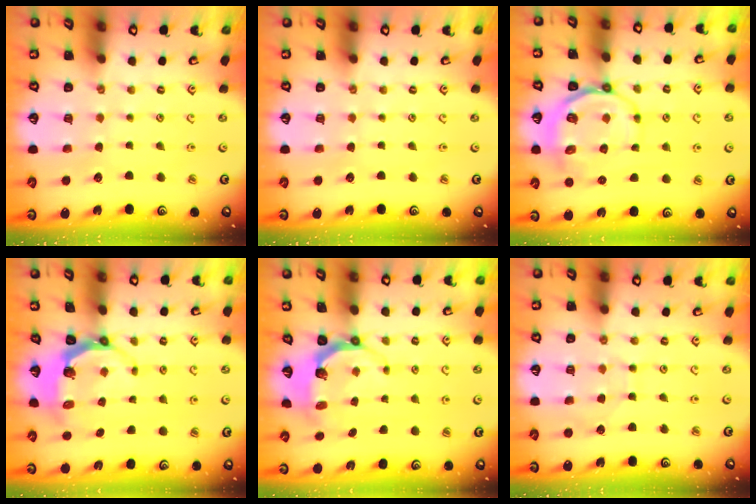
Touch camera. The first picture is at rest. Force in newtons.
{"total": 0.0}
{"total": 11.3, "press": 10.9, "slide": 3.0}
{"total": 5.8, "press": 4.8, "slide": 3.3}
{"total": 6.0, "press": 4.8, "slide": 3.6}
{"total": 4.7, "press": 4.6, "slide": 0.6}